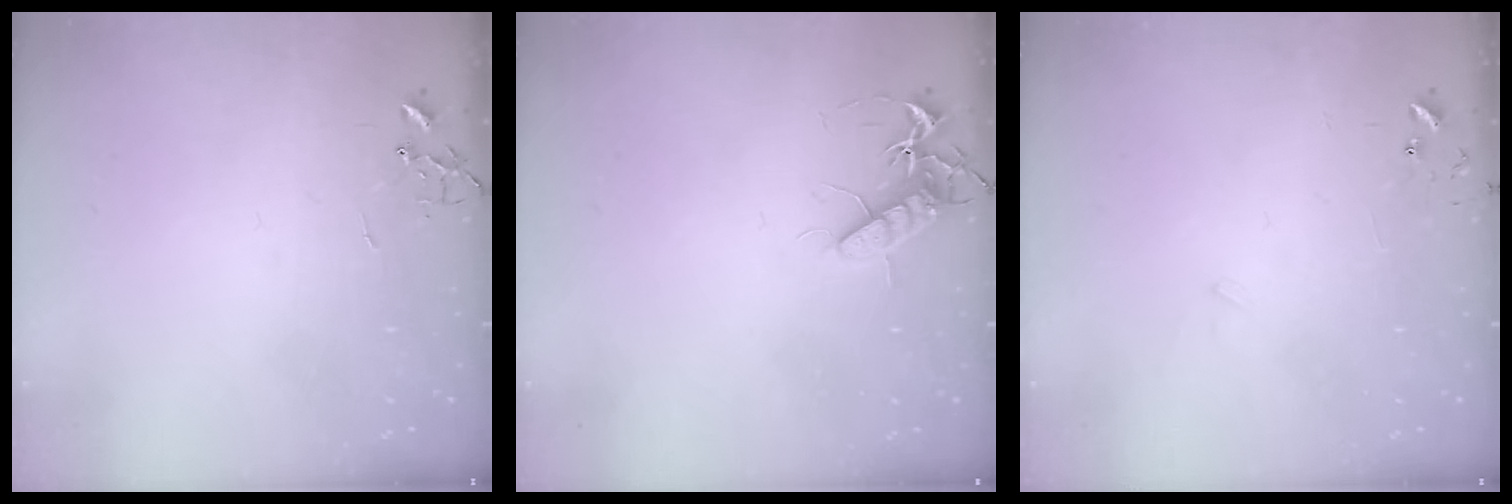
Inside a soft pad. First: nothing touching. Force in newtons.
{"total": 10.8, "press": 10.8, "slide": 0.4}
{"total": 5.8, "press": 5.8, "slide": 0.5}